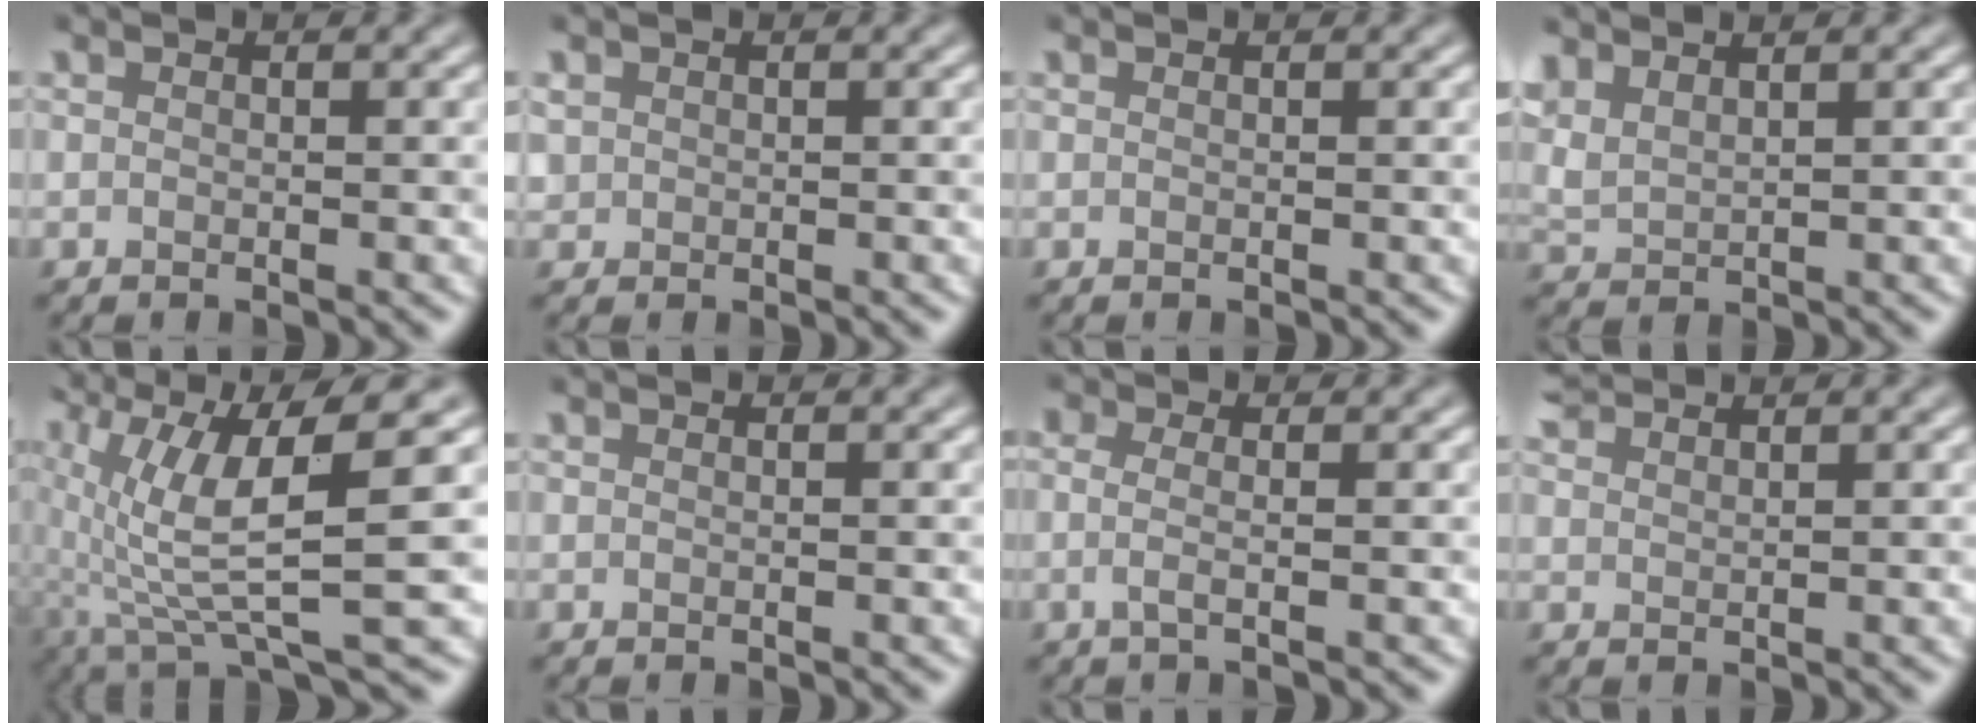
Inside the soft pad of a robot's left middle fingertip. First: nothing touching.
{"total": 0.9, "force": [0.3, 0.9, 0.1], "torque": [0.003, -0.002, 0.006]}
{"total": 0.0}
{"total": 3.3, "force": [2.5, 1.4, 1.8], "torque": [-0.047, 0.010, 0.056]}
{"total": 9.9, "force": [1.2, 2.6, 9.5], "torque": [-0.192, -0.010, 0.029]}
{"total": 0.0}
{"total": 1.9, "force": [0.0, 0.7, 1.7], "torque": [-0.032, -0.001, -0.015]}
{"total": 2.1, "force": [2.1, 0.1, 0.3], "torque": [-0.008, 0.007, 0.041]}